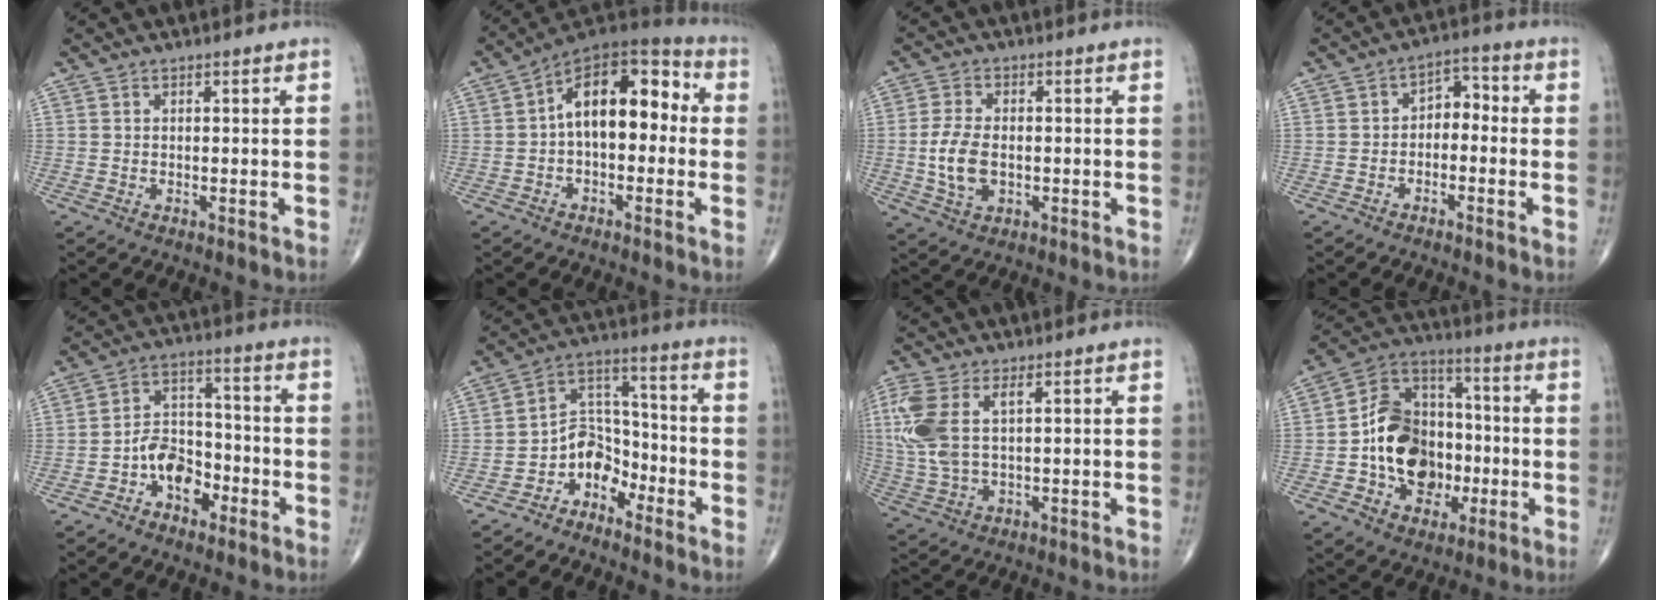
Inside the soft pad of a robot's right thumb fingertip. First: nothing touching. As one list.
[{"total": 15.0, "force": [0.6, 8.6, 12.2], "torque": [-0.146, 0.049, -0.007]}, {"total": 7.1, "force": [-0.9, 4.4, 5.5], "torque": [-0.110, 0.004, -0.014]}, {"total": 4.9, "force": [-1.4, 3.3, 3.3], "torque": [-0.026, 0.038, -0.037]}, {"total": 8.5, "force": [-3.9, 5.8, 4.9], "torque": [-0.051, 0.046, -0.073]}, {"total": 7.7, "force": [-5.0, 5.3, 2.4], "torque": [-0.005, 0.081, -0.104]}, {"total": 10.6, "force": [2.8, 5.3, 8.7], "torque": [-0.226, 0.007, 0.061]}, {"total": 17.7, "force": [-2.9, 13.5, 11.2], "torque": [-0.140, 0.043, -0.050]}]